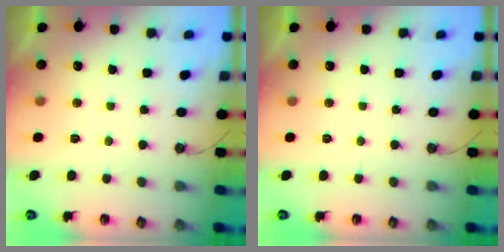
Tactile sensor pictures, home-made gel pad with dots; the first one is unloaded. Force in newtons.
{"total": 0.0}